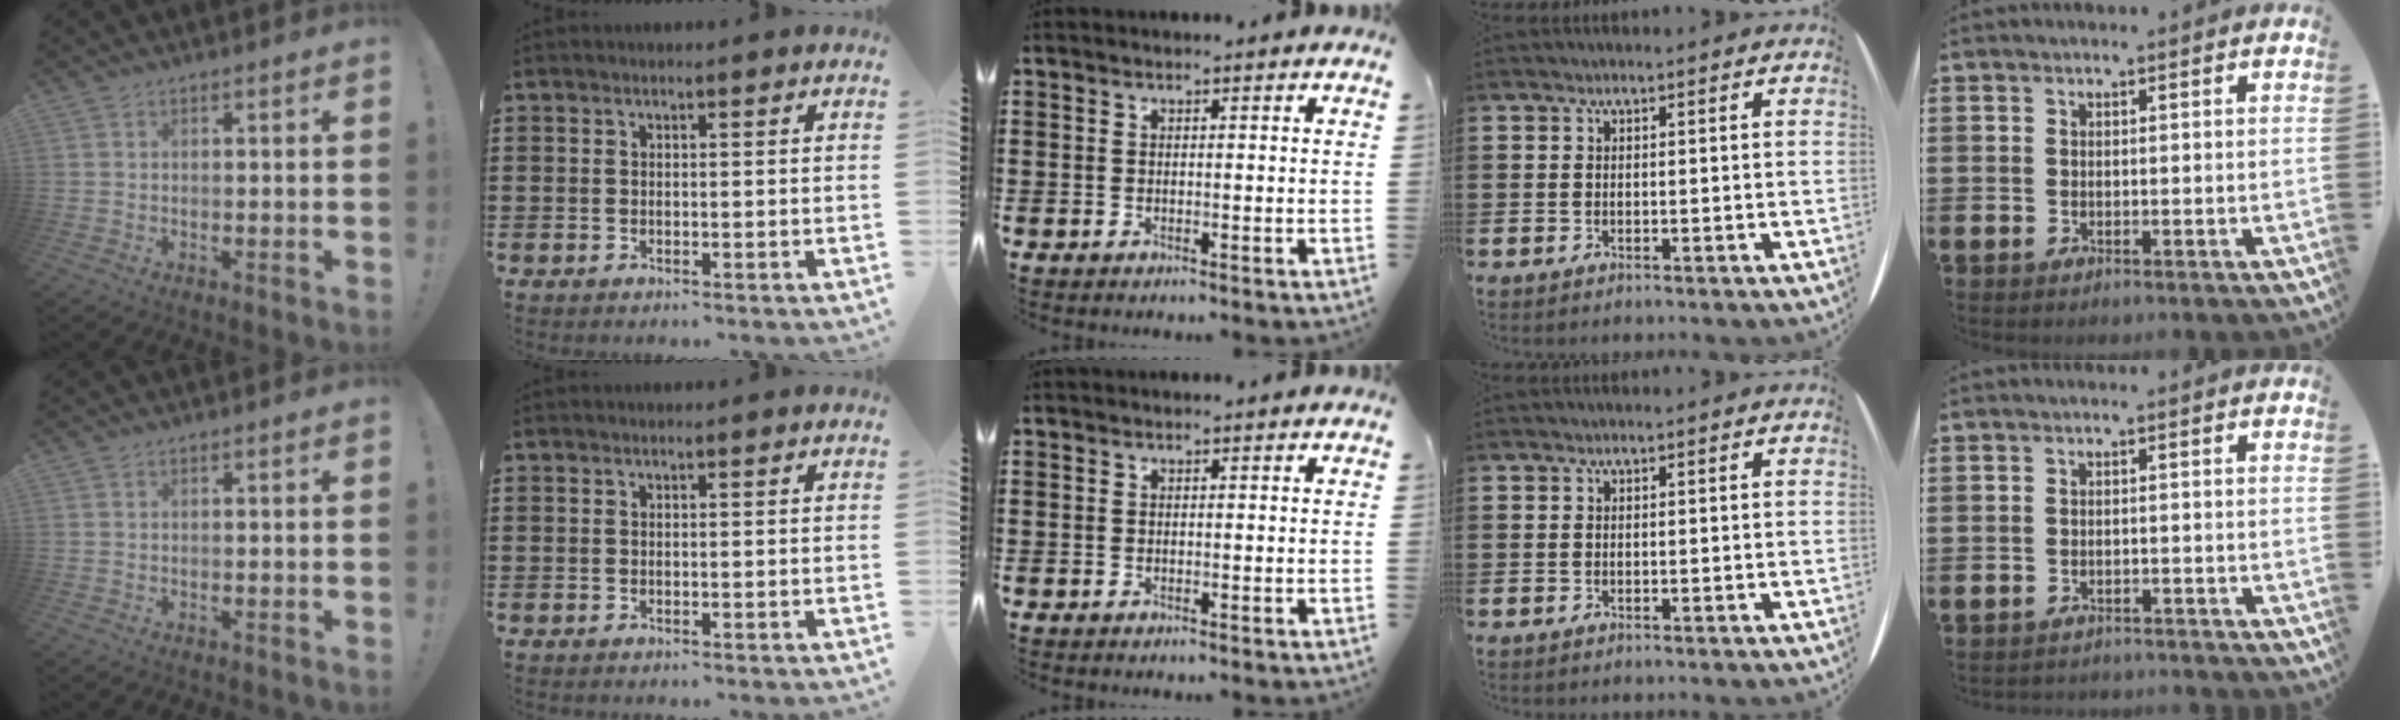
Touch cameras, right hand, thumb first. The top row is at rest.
{"little": {"total": 1.3, "force": [-1.3, 0.0, -0.1], "torque": [-0.003, 0.002, -0.027]}}